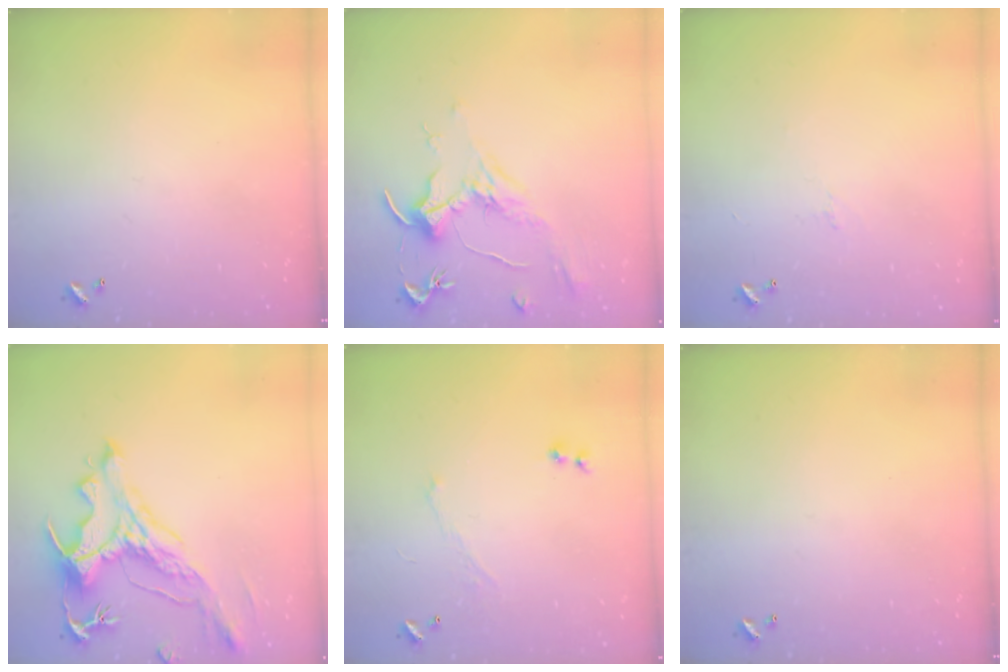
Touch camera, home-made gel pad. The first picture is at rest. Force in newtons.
{"total": 1.9, "press": 1.7, "slide": 0.9}
{"total": 0.6, "press": 0.4, "slide": 0.5}
{"total": 2.9, "press": 2.6, "slide": 1.5}
{"total": 1.2, "press": 1.0, "slide": 0.8}
{"total": 0.0}